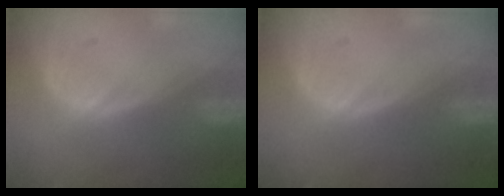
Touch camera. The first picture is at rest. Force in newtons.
{"total": 0.0}